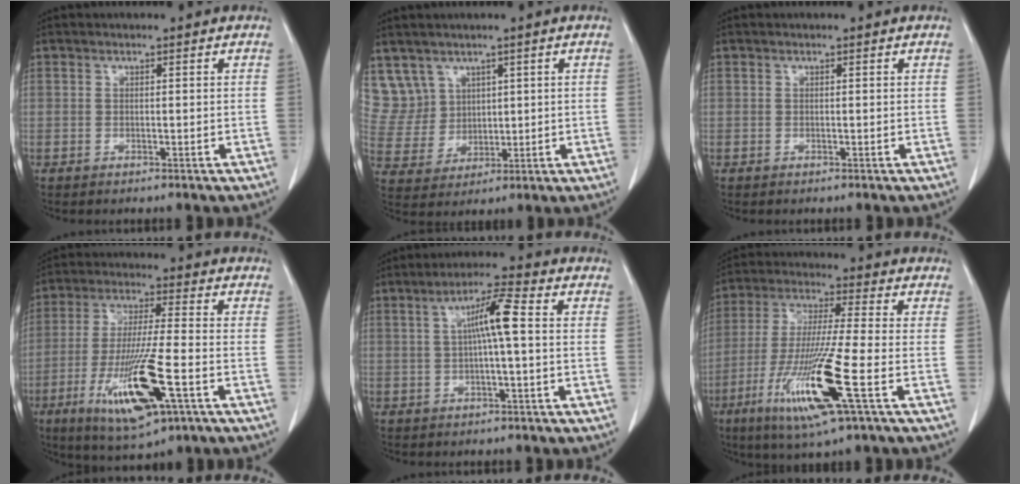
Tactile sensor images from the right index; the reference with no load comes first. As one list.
[{"total": 7.6, "force": [4.5, 6.1, -0.1], "torque": [-0.005, 0.020, 0.107]}, {"total": 0.0}, {"total": 15.0, "force": [-5.8, 1.7, 13.7], "torque": [-0.270, -0.029, -0.096]}, {"total": 6.3, "force": [0.6, 0.1, 6.2], "torque": [-0.112, 0.014, 0.009]}, {"total": 15.1, "force": [-5.7, -0.2, 14.0], "torque": [-0.286, -0.029, -0.108]}]